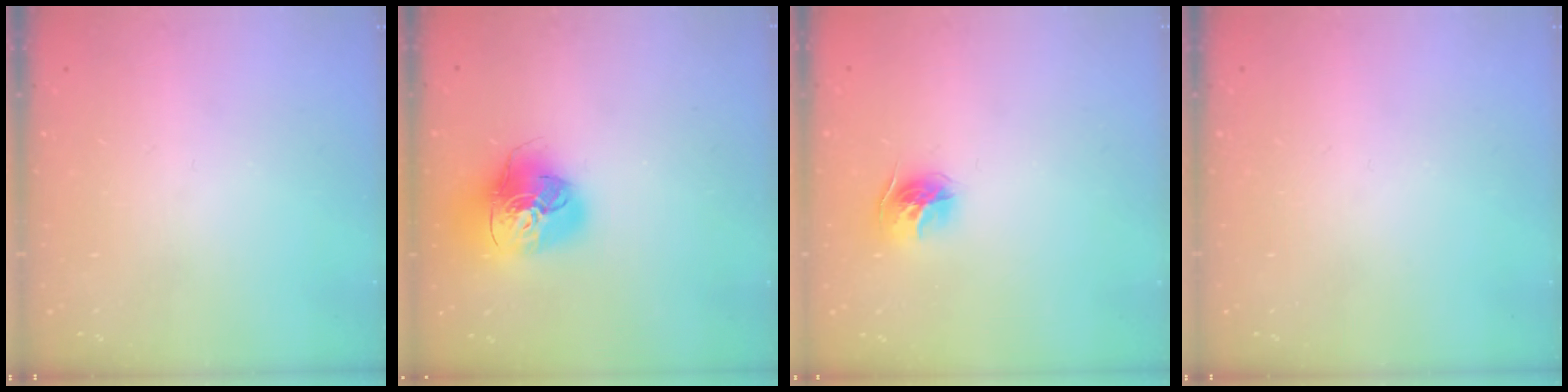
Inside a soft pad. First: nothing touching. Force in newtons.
{"total": 18.6, "press": 18.5, "slide": 2.0}
{"total": 10.3, "press": 10.3, "slide": 0.6}
{"total": 0.0}